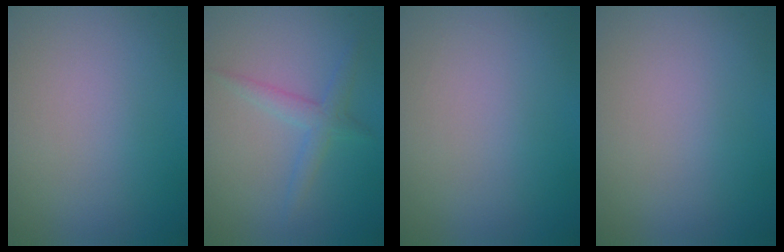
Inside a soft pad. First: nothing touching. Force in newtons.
{"total": 1.3, "press": 1.3, "slide": 0.1}
{"total": 0.0}
{"total": 0.0}